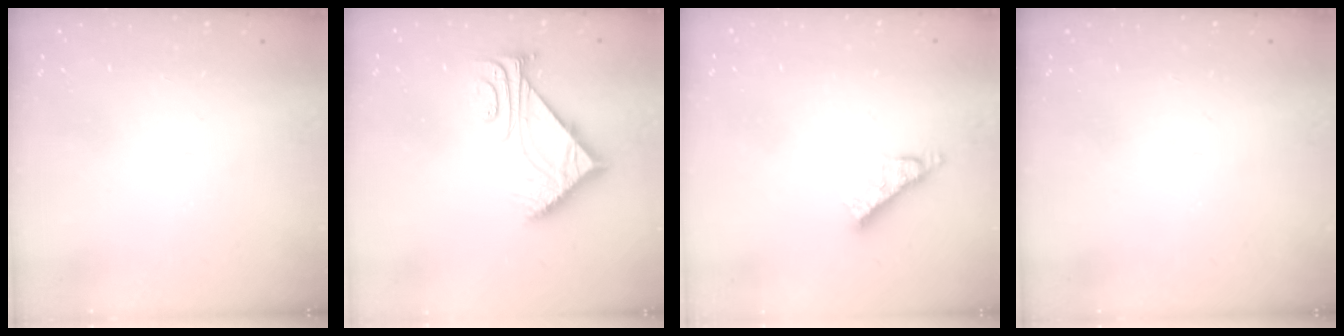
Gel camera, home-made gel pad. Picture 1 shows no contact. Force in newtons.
{"total": 7.5, "press": 7.4, "slide": 0.8}
{"total": 7.5, "press": 7.5, "slide": 0.5}
{"total": 0.0}